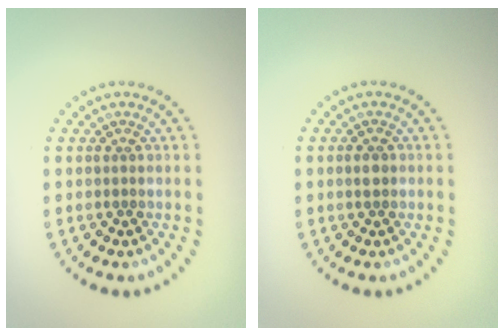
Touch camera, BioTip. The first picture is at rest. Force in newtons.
{"total": 1.2, "press": 1.2, "slide": 0.1}